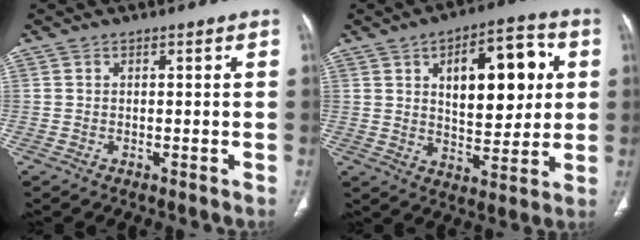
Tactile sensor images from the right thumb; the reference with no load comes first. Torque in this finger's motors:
{"motor_torque": [-0.71, 1.08, 0.08, 0.09, 0.07]}